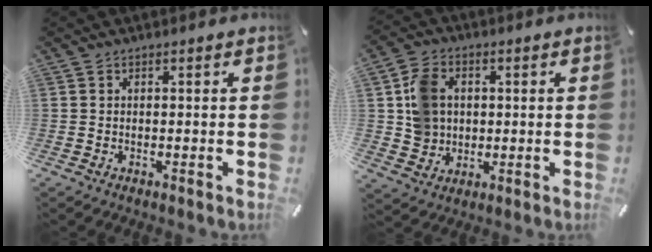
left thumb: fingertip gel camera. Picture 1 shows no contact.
{"total": 8.8, "force": [1.3, 7.8, 3.8], "torque": [-0.068, 0.014, 0.030]}